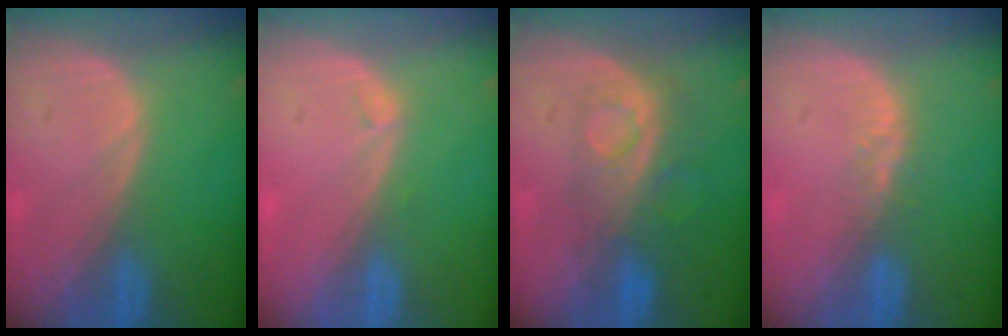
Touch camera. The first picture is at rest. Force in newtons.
{"total": 0.6, "press": 0.6, "slide": 0.2}
{"total": 8.3, "press": 7.1, "slide": 4.3}
{"total": 2.8, "press": 2.1, "slide": 1.8}